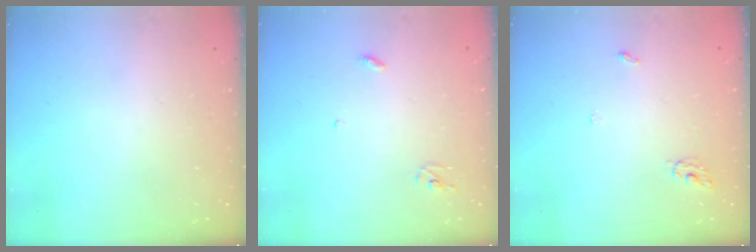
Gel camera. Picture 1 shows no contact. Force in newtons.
{"total": 2.8, "press": 2.8, "slide": 0.2}
{"total": 3.3, "press": 3.3, "slide": 0.2}